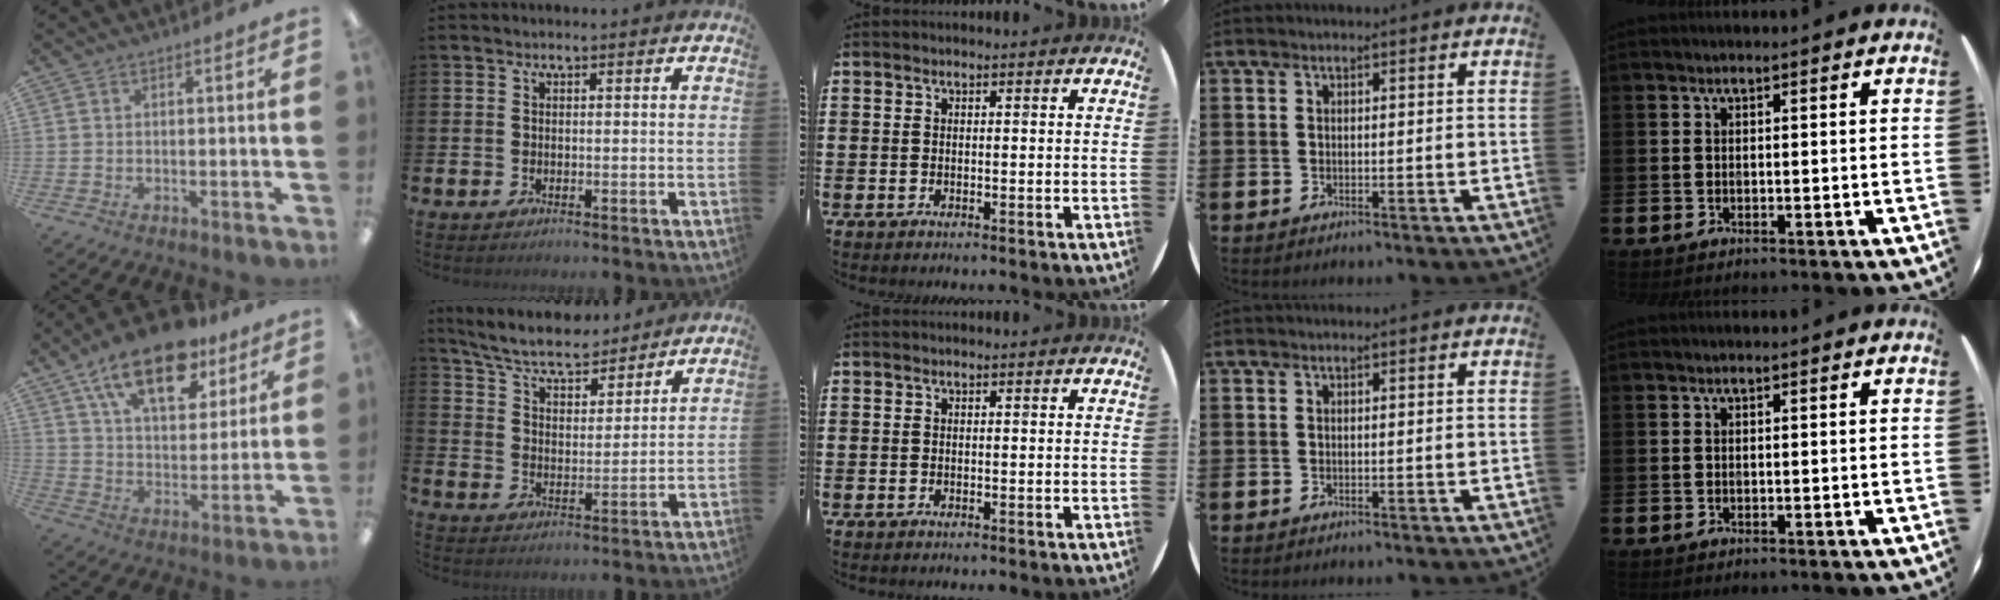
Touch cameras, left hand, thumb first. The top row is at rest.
{"thumb": {"total": 19.0, "force": [12.6, 8.9, 11.1], "torque": [-0.182, -0.058, 0.216]}, "index": {"total": 7.2, "force": [6.6, 1.8, 2.2], "torque": [-0.063, -0.043, 0.114]}}